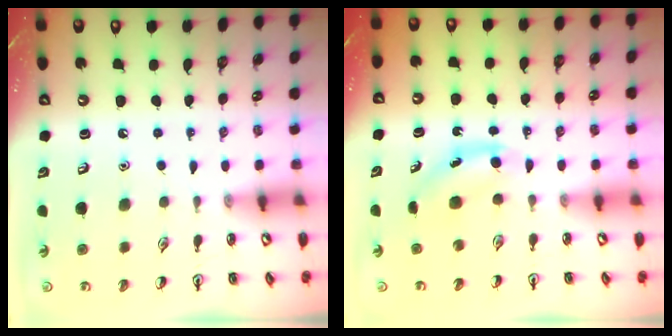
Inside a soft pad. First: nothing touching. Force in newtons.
{"total": 4.0, "press": 3.9, "slide": 0.9}